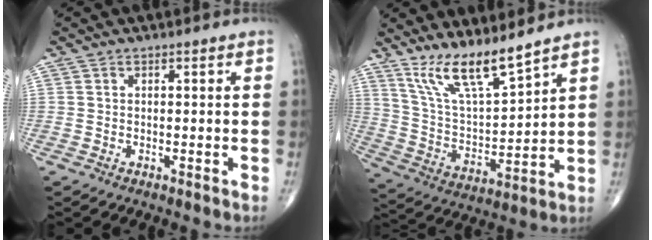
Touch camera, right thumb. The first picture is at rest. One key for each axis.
{"total": 12.2, "fx": 9.7, "fy": 2.1, "fz": 7.2, "tx": -0.125, "ty": -0.064, "tz": 0.196}